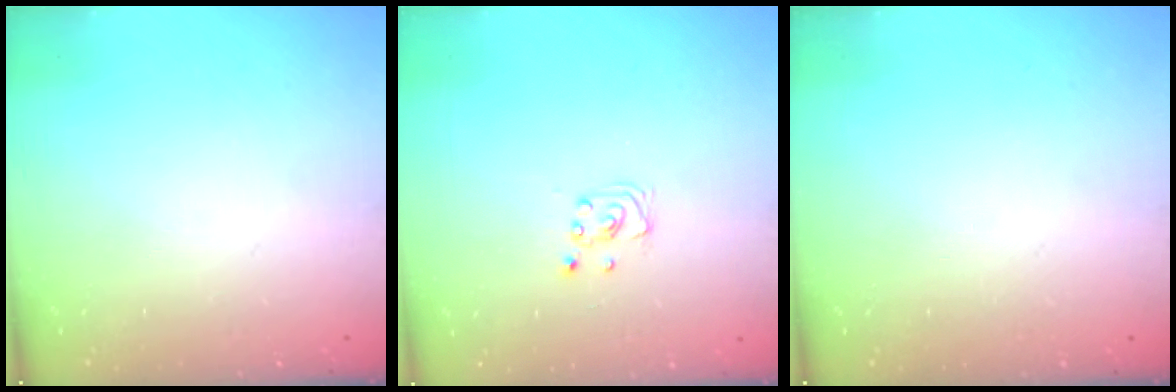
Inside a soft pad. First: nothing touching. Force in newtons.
{"total": 2.1, "press": 2.1, "slide": 0.2}
{"total": 0.0}